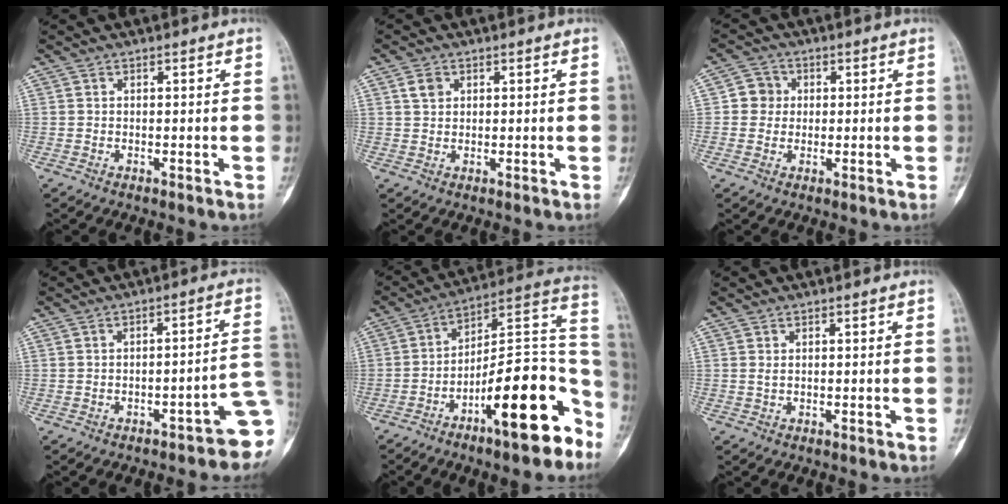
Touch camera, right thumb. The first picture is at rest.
{"total": 2.5, "force": [1.1, 1.9, 1.2], "torque": [-0.016, 0.000, 0.021]}
{"total": 4.0, "force": [0.4, 3.9, 1.0], "torque": [0.009, 0.007, -0.001]}
{"total": 9.0, "force": [-4.3, 2.5, 7.5], "torque": [-0.074, 0.042, -0.053]}
{"total": 20.7, "force": [-10.3, 6.3, 16.8], "torque": [-0.202, 0.086, -0.163]}
{"total": 0.5, "force": [0.2, 0.2, 0.5], "torque": [-0.015, 0.003, 0.005]}